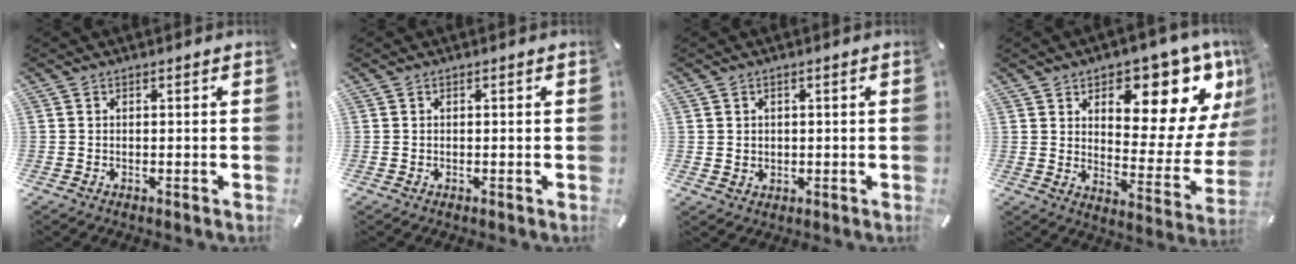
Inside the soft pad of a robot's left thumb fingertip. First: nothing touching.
{"total": 0.0}
{"total": 2.4, "force": [0.7, 2.3, 0.0], "torque": [0.004, -0.001, 0.012]}
{"total": 14.5, "force": [9.3, 7.1, 8.6], "torque": [-0.085, -0.092, 0.149]}